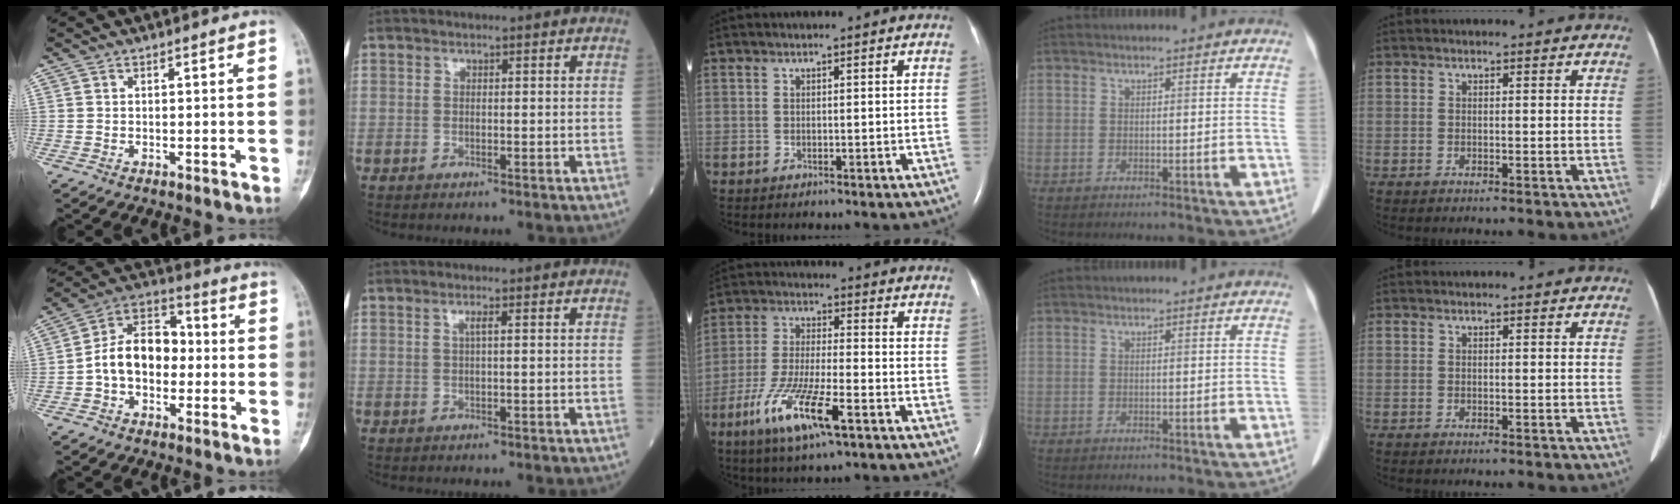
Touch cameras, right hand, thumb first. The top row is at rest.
{"thumb": {"total": 12.1, "force": [-1.2, 8.4, 8.7], "torque": [-0.128, 0.042, -0.035]}, "index": {"total": 1.1, "force": [0.3, -0.1, 1.0], "torque": [-0.021, 0.002, 0.004]}, "middle": {"total": 12.0, "force": [-6.2, 1.8, 10.2], "torque": [-0.207, -0.019, -0.112]}}